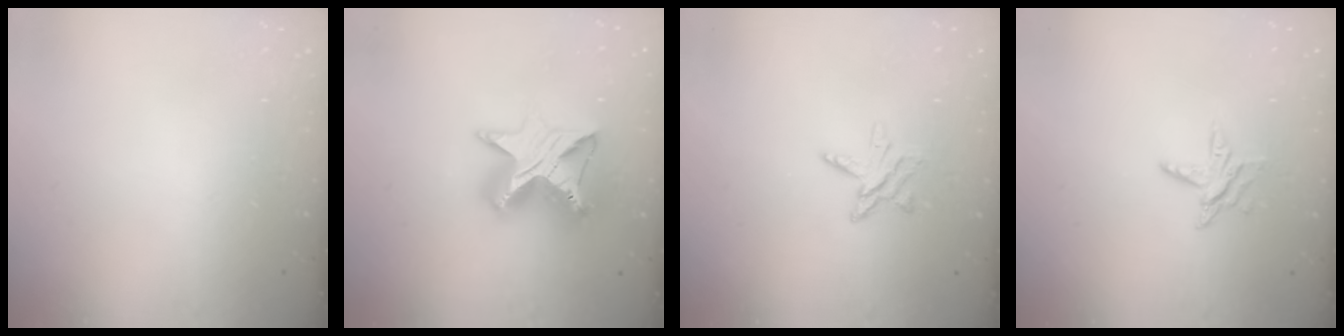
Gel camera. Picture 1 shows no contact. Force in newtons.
{"total": 12.6, "press": 12.6, "slide": 0.7}
{"total": 6.4, "press": 6.4, "slide": 0.7}
{"total": 6.5, "press": 6.5, "slide": 0.6}